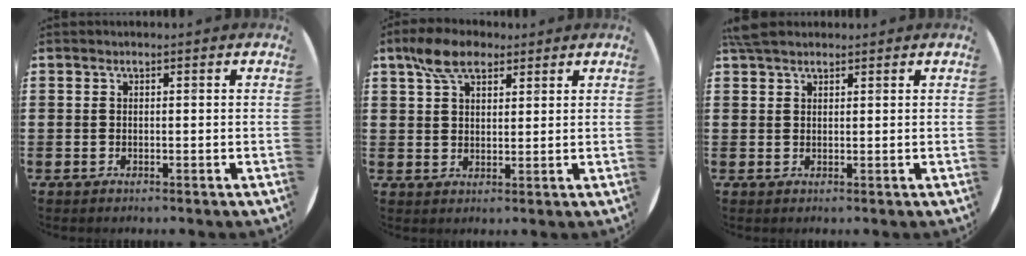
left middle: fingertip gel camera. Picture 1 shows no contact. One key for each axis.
{"total": 6.3, "fx": 4.5, "fy": 3.1, "fz": 3.2, "tx": -0.067, "ty": 0.004, "tz": 0.083}
{"total": 2.4, "fx": 2.1, "fy": 0.9, "fz": 1.0, "tx": -0.024, "ty": 0.008, "tz": 0.039}